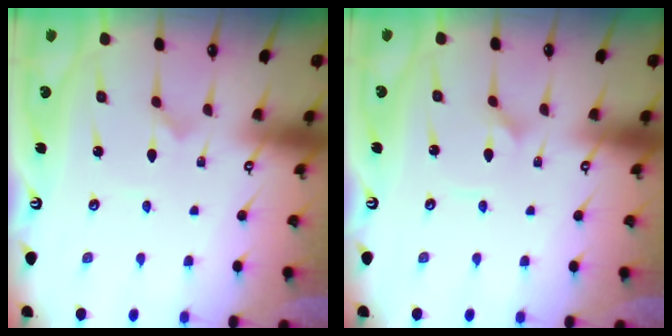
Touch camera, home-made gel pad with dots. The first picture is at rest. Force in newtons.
{"total": 1.6, "press": 1.6, "slide": 0.1}